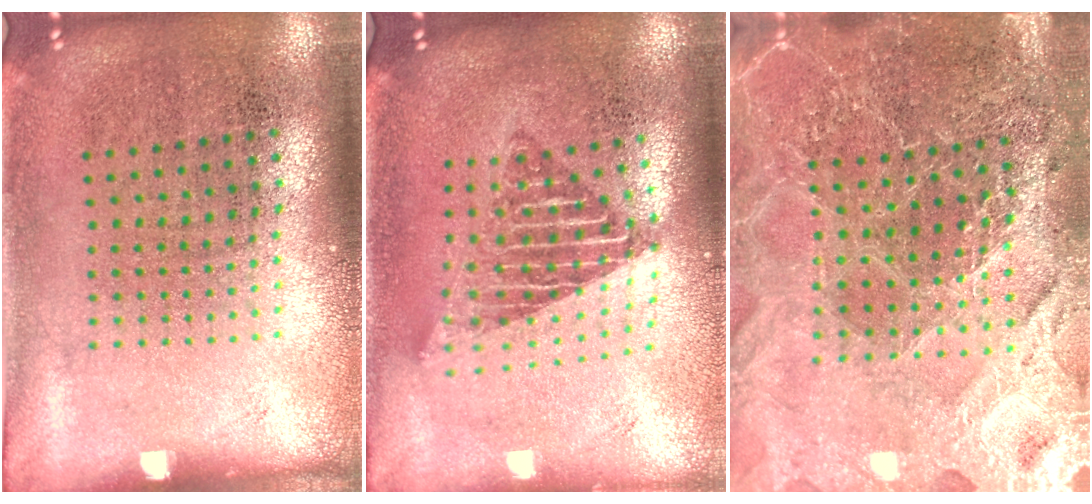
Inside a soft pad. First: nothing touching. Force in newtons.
{"total": 1.7, "press": 1.4, "slide": 1.0}
{"total": 4.6, "press": 4.3, "slide": 1.8}